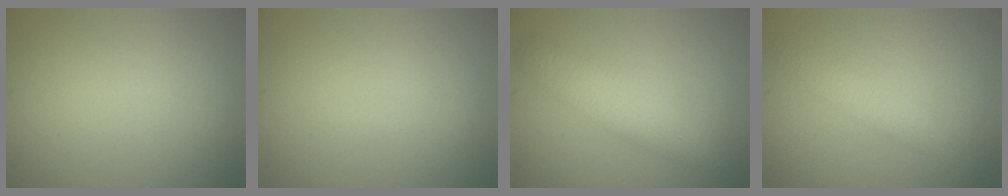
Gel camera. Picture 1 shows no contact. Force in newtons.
{"total": 0.0}
{"total": 3.1, "press": 3.1, "slide": 0.1}
{"total": 1.7, "press": 1.7, "slide": 0.1}